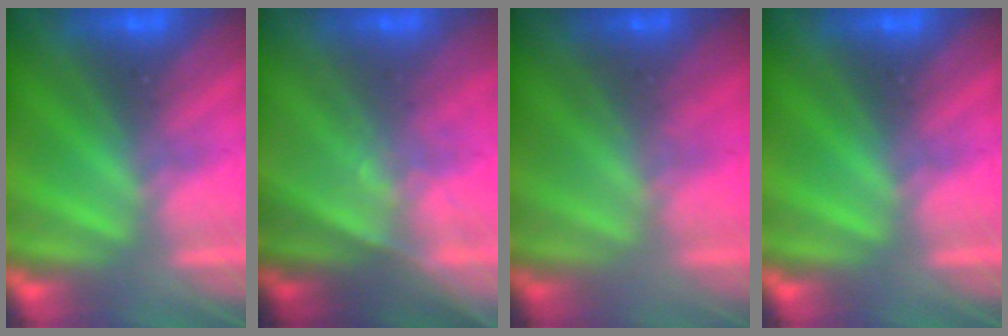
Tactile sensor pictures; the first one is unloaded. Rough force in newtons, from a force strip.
{"total": 1.4}
{"total": 1.8}
{"total": 0.0}